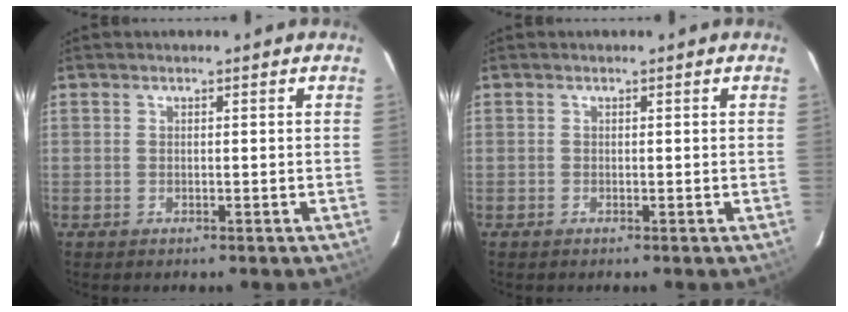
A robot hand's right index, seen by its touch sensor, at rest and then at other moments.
{"total": 0.0}